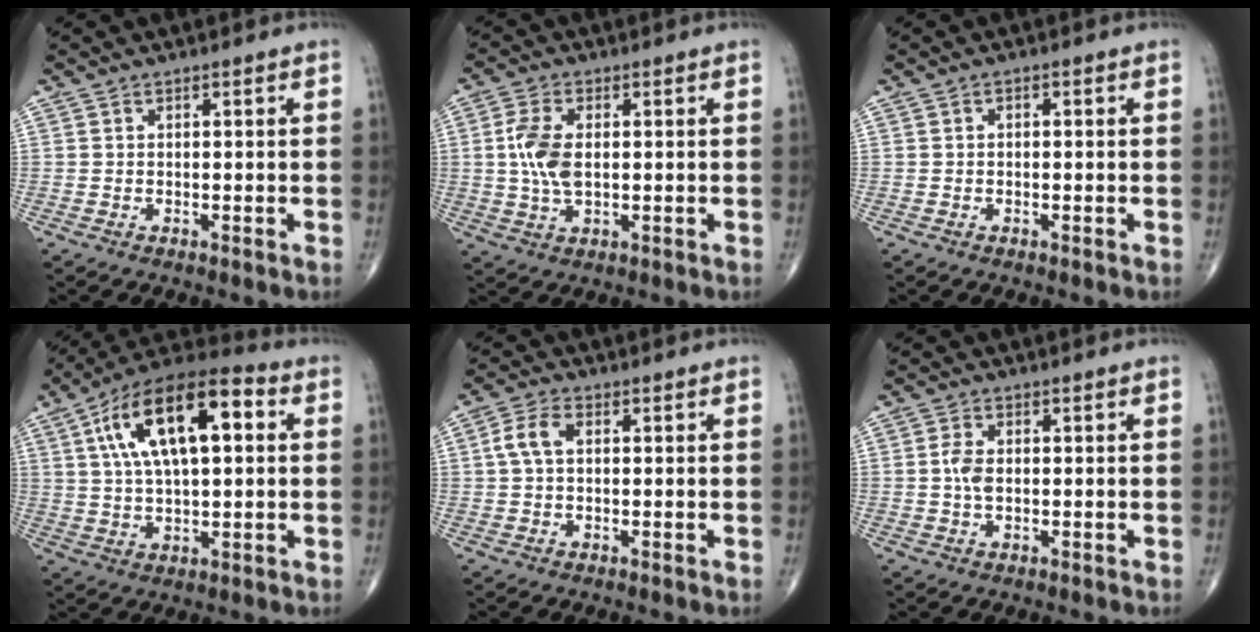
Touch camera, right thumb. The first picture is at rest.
{"total": 7.3, "force": [0.6, 3.9, 6.1], "torque": [-0.133, 0.000, 0.011]}
{"total": 0.8, "force": [0.1, 0.5, 0.6], "torque": [-0.006, 0.004, -0.002]}
{"total": 19.6, "force": [5.1, 8.6, 16.9], "torque": [-0.283, 0.023, 0.076]}
{"total": 4.6, "force": [0.7, 2.7, 3.6], "torque": [-0.082, 0.014, 0.009]}
{"total": 3.2, "force": [0.0, 1.8, 2.6], "torque": [-0.054, 0.003, -0.002]}